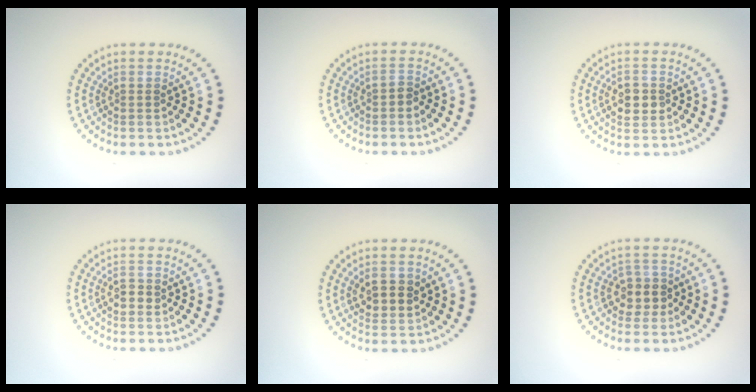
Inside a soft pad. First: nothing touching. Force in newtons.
{"total": 0.8, "press": 0.7, "slide": 0.4}
{"total": 3.1, "press": 3.0, "slide": 0.2}
{"total": 1.4, "press": 1.3, "slide": 0.1}
{"total": 2.8, "press": 2.6, "slide": 0.8}
{"total": 2.3, "press": 2.1, "slide": 0.8}